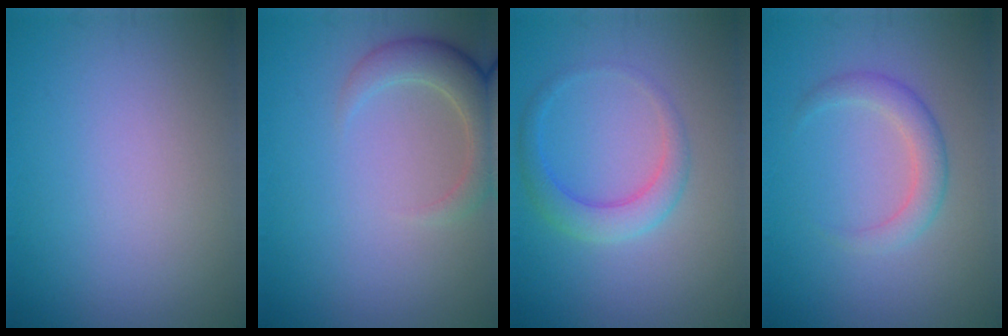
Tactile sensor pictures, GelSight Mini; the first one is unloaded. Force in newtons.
{"total": 3.6, "press": 3.5, "slide": 0.5}
{"total": 3.0, "press": 3.0, "slide": 0.1}
{"total": 2.5, "press": 2.5, "slide": 0.2}